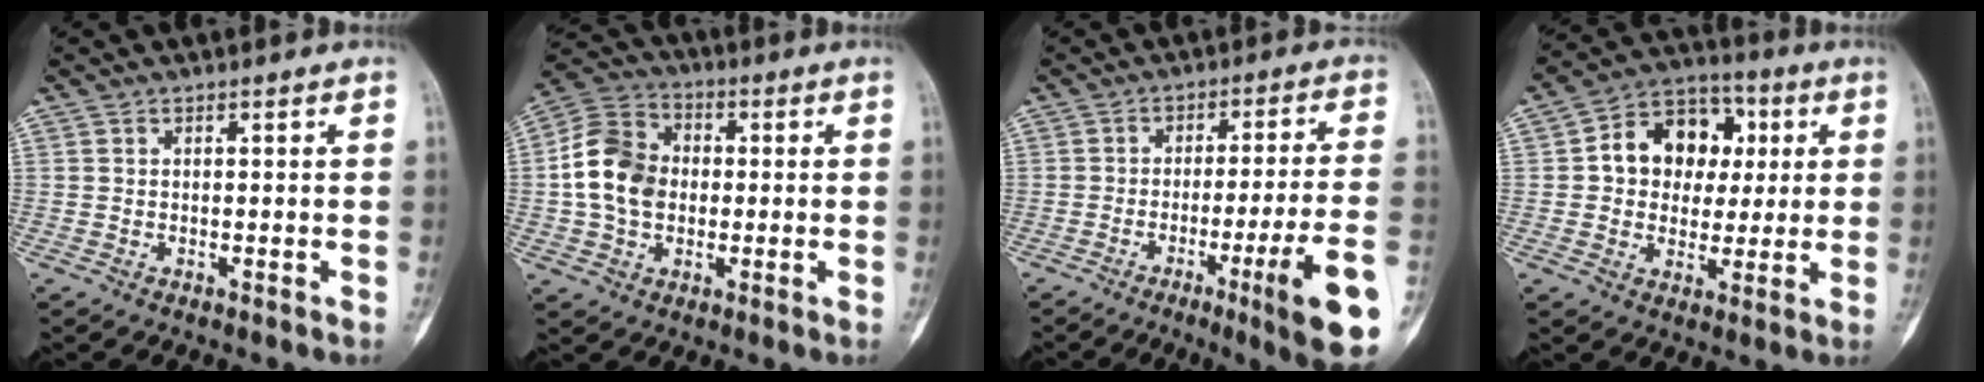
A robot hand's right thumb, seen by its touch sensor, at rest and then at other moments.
{"total": 12.2, "force": [-0.3, 9.6, 7.6], "torque": [-0.123, 0.025, -0.014]}
{"total": 15.4, "force": [-6.3, 0.6, 14.1], "torque": [-0.178, 0.010, -0.088]}
{"total": 13.6, "force": [2.2, 10.8, 8.0], "torque": [-0.074, 0.016, 0.028]}